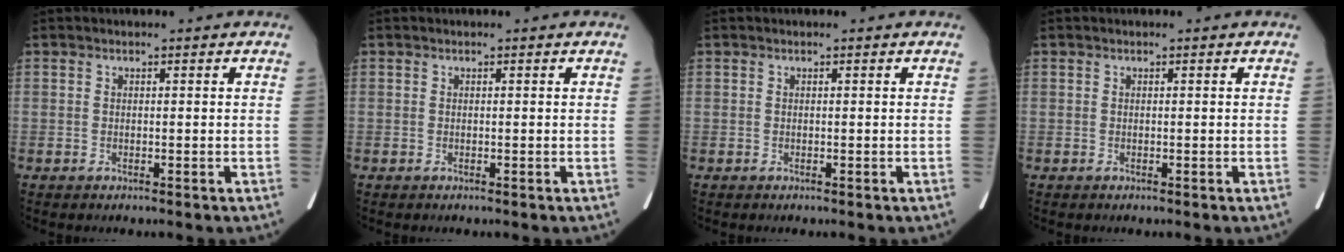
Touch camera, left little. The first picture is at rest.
{"total": 0.0}
{"total": 0.0}
{"total": 0.0}